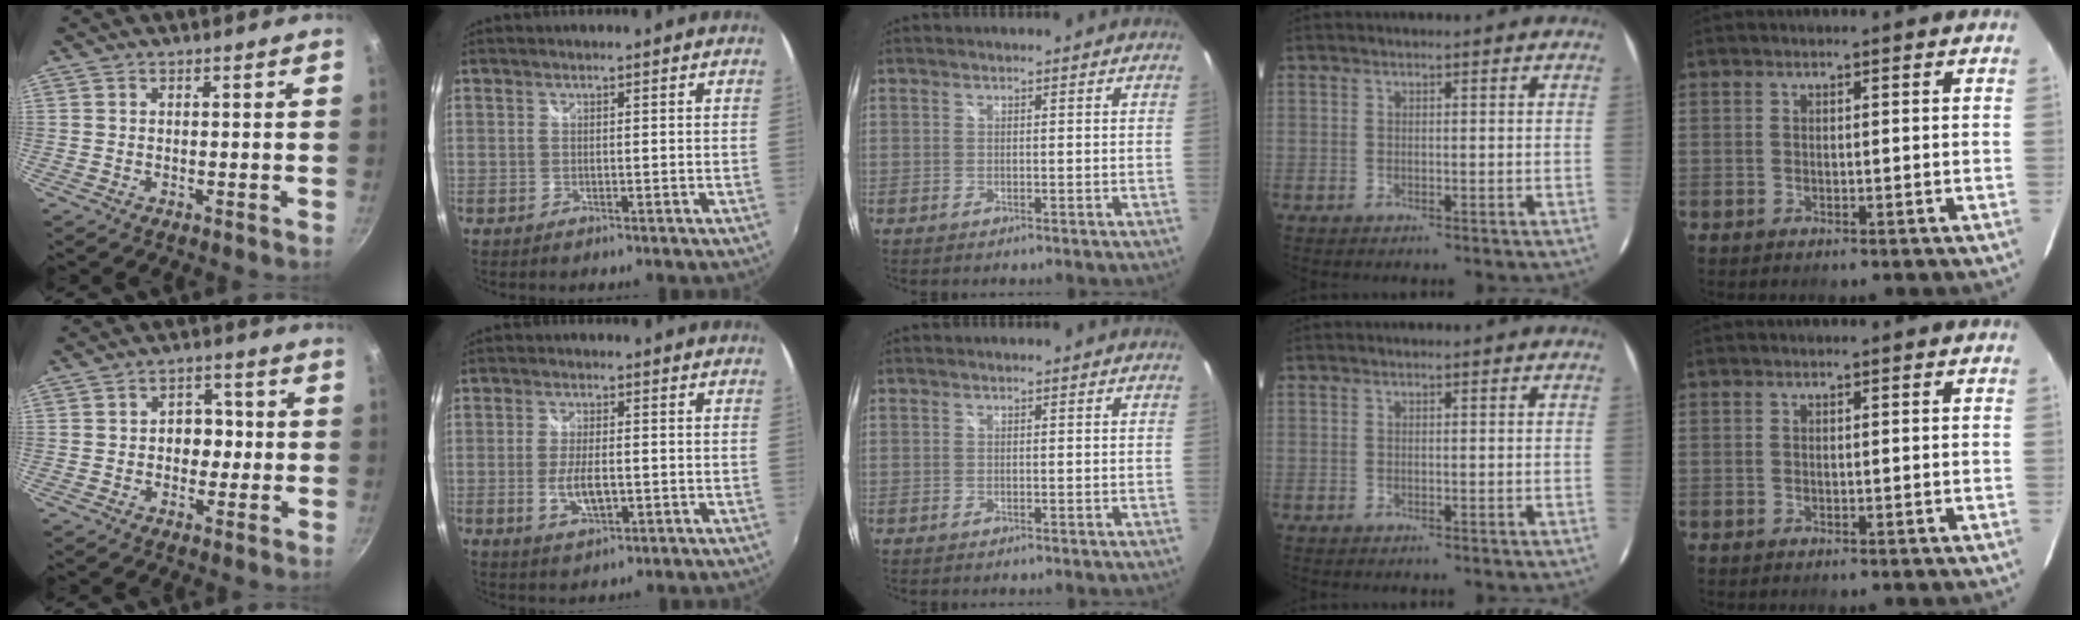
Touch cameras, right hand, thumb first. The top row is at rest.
{"thumb": {"total": 5.4, "force": [-0.3, 4.3, 3.2], "torque": [0.000, 0.011, -0.008]}, "index": {"total": 5.7, "force": [-1.3, 2.3, 5.1], "torque": [-0.103, -0.008, -0.020]}}